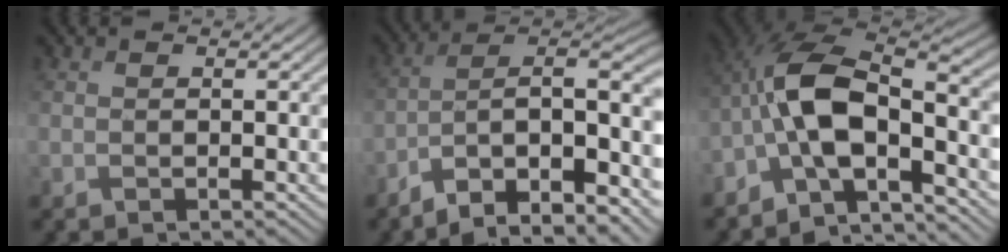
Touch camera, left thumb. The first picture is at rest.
{"total": 13.4, "force": [-6.0, 5.7, 10.5], "torque": [-0.170, -0.012, -0.101]}
{"total": 10.9, "force": [-3.9, 4.6, 9.1], "torque": [-0.170, 0.006, -0.091]}